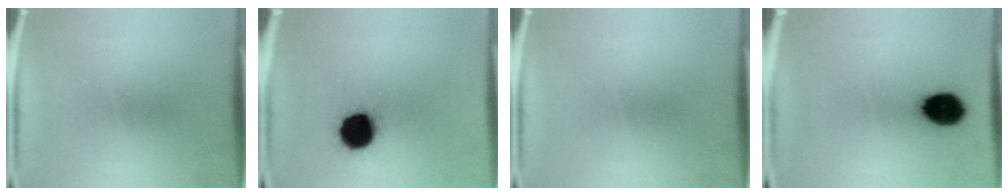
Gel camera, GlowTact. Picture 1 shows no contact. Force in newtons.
{"total": 12.6}
{"total": 0.0}
{"total": 9.4}